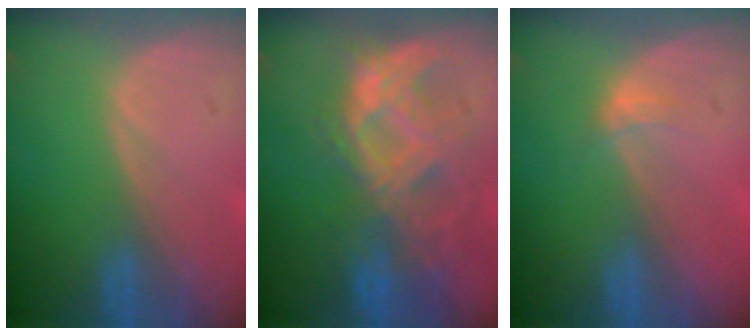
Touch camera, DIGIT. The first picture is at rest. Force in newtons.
{"total": 9.3, "press": 8.8, "slide": 2.9}
{"total": 1.6, "press": 1.3, "slide": 1.0}